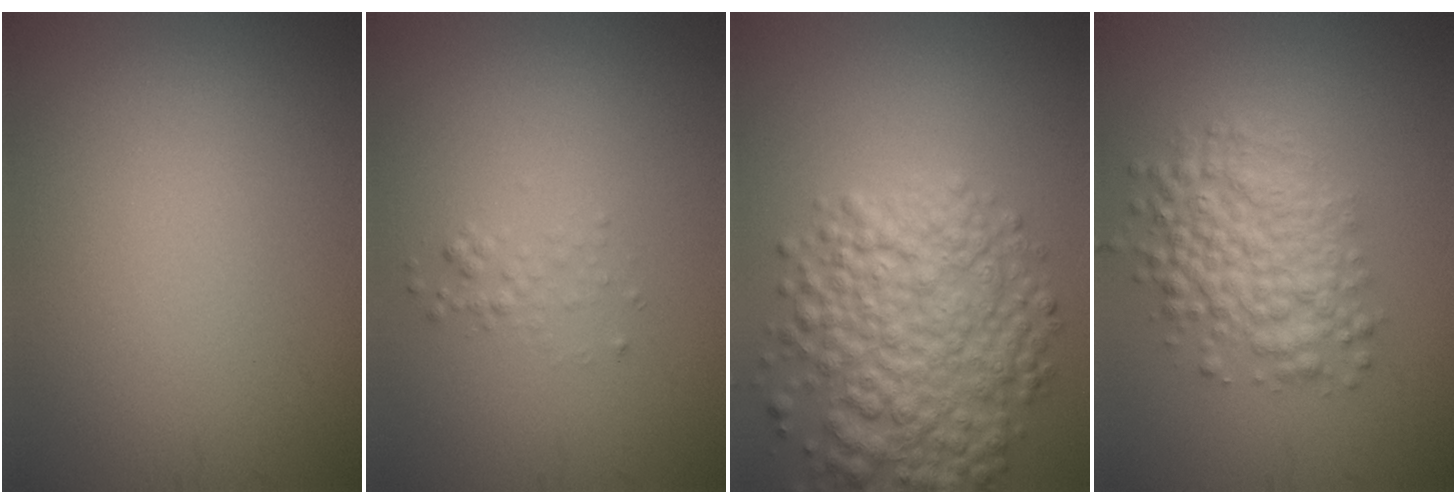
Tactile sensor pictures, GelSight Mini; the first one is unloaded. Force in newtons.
{"total": 1.0, "press": 1.0, "slide": 0.1}
{"total": 7.8, "press": 7.8, "slide": 0.3}
{"total": 5.5, "press": 5.5, "slide": 0.1}